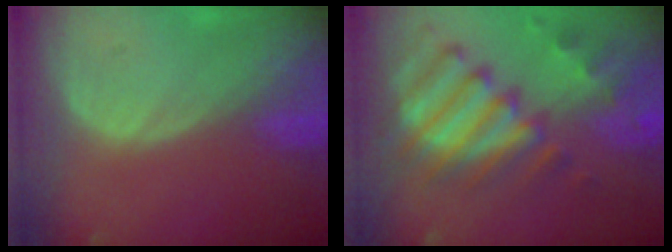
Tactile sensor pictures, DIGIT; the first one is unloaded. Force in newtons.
{"total": 11.9, "press": 10.3, "slide": 5.9}